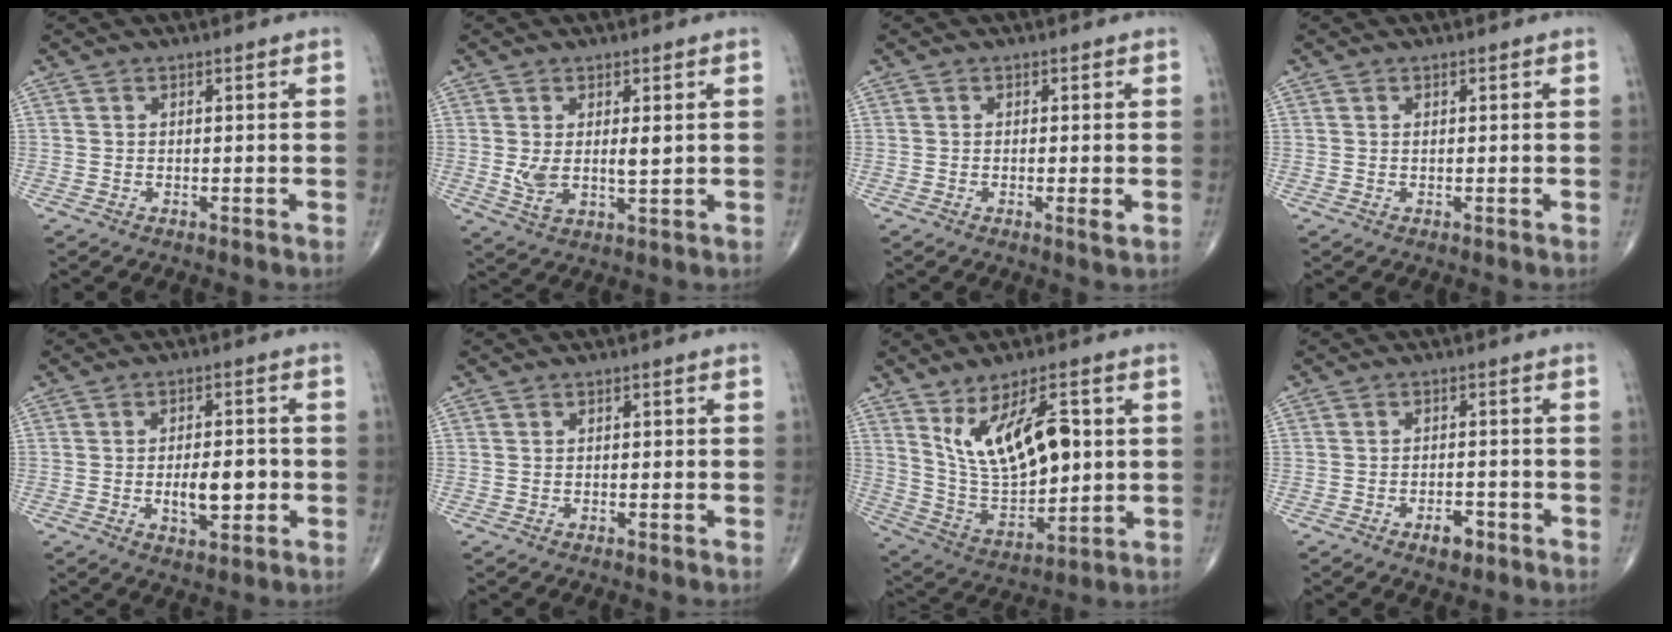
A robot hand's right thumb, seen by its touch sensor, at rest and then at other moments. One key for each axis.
{"total": 5.6, "fx": 0.8, "fy": 2.4, "fz": 5.0, "tx": -0.084, "ty": -0.014, "tz": 0.021}
{"total": 1.7, "fx": -0.3, "fy": 0.2, "fz": 1.7, "tx": -0.032, "ty": -0.007, "tz": -0.008}
{"total": 0.0}
{"total": 8.2, "fx": -1.6, "fy": 4.3, "fz": 6.7, "tx": -0.080, "ty": 0.011, "tz": -0.021}
{"total": 0.5, "fx": 0.0, "fy": 0.3, "fz": 0.4, "tx": -0.003, "ty": 0.000, "tz": -0.001}
{"total": 16.5, "fx": 4.4, "fy": 7.9, "fz": 13.8, "tx": -0.218, "ty": -0.018, "tz": 0.098}
{"total": 3.5, "fx": -2.0, "fy": 1.8, "fz": 2.2, "tx": -0.024, "ty": 0.011, "tz": -0.030}